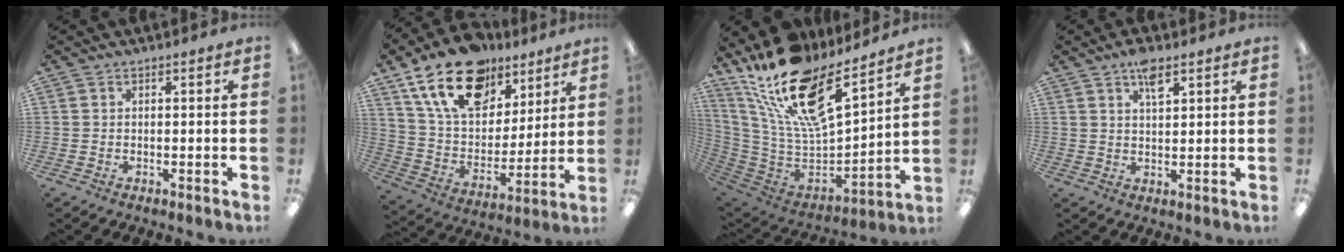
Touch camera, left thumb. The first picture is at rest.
{"total": 20.2, "force": [12.8, 11.8, 10.2], "torque": [-0.184, -0.058, 0.233]}
{"total": 22.8, "force": [16.0, 8.4, 13.8], "torque": [-0.246, -0.102, 0.284]}
{"total": 5.2, "force": [3.4, 1.8, 3.4], "torque": [-0.052, -0.010, 0.056]}